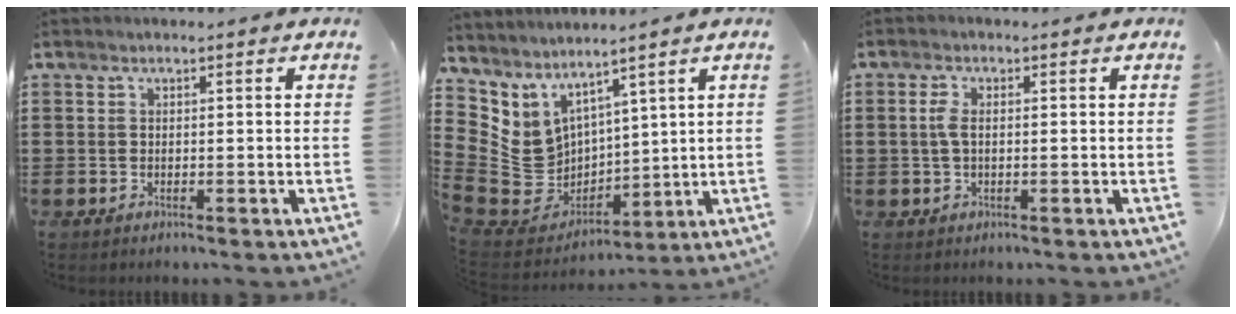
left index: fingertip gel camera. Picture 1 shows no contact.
{"total": 7.2, "force": [2.3, 6.5, 2.1], "torque": [-0.099, -0.035, 0.049]}
{"total": 2.3, "force": [0.1, 1.0, 2.0], "torque": [-0.056, -0.002, -0.004]}